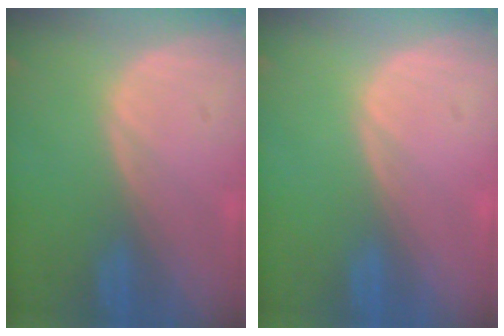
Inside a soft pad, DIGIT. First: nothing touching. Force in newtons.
{"total": 0.0}